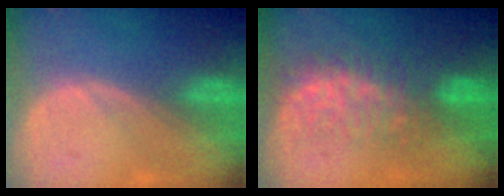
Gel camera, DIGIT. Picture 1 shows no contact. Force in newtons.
{"total": 7.8, "press": 7.6, "slide": 1.3}